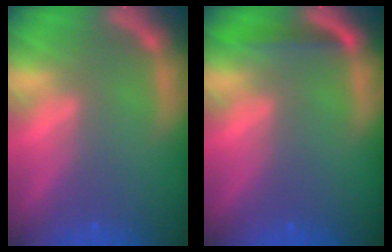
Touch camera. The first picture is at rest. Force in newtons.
{"total": 1.9}